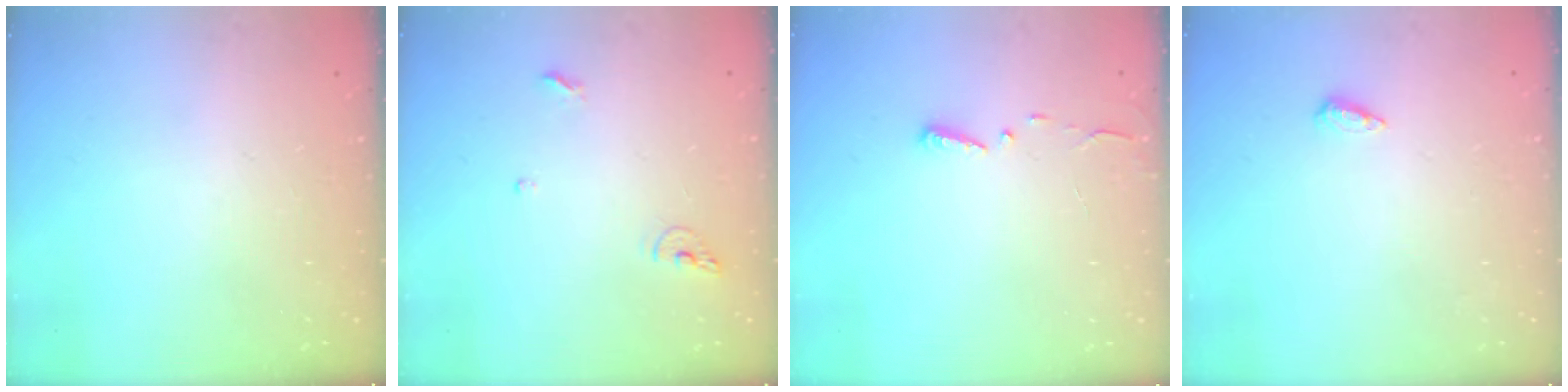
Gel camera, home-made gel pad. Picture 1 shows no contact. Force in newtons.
{"total": 6.8, "press": 6.6, "slide": 1.2}
{"total": 3.0, "press": 2.9, "slide": 0.3}
{"total": 4.1, "press": 4.1, "slide": 0.5}